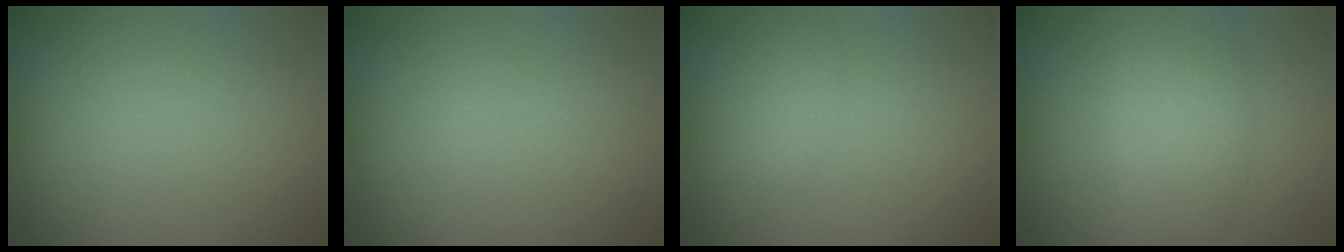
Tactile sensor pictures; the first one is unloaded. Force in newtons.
{"total": 0.0}
{"total": 1.2, "press": 1.2, "slide": 0.1}
{"total": 4.3, "press": 4.3, "slide": 0.2}